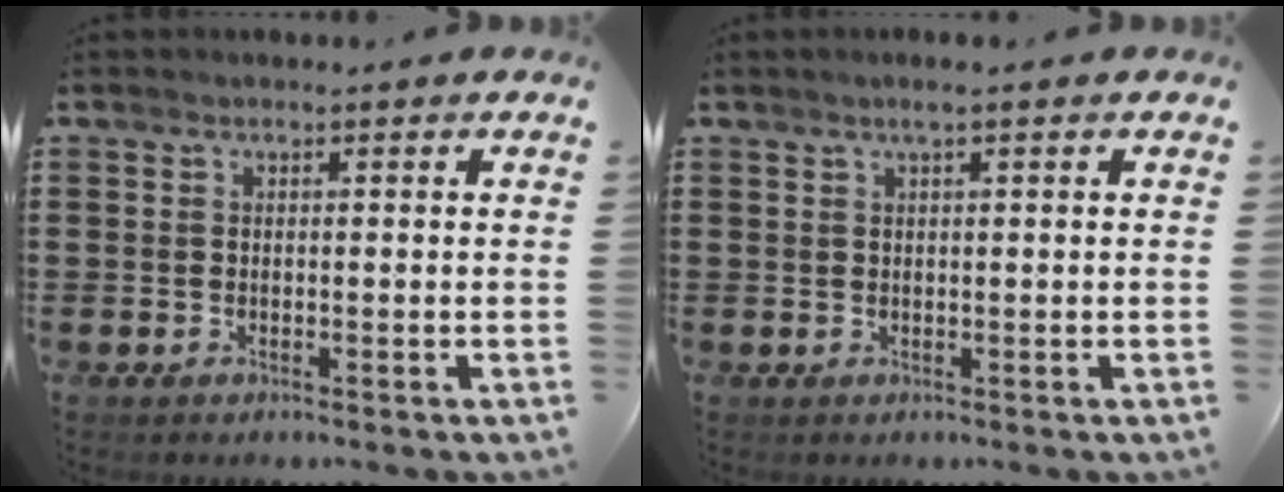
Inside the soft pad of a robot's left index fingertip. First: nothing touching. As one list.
[{"total": 1.4, "force": [0.8, 0.1, 1.2], "torque": [-0.023, 0.002, 0.013]}]